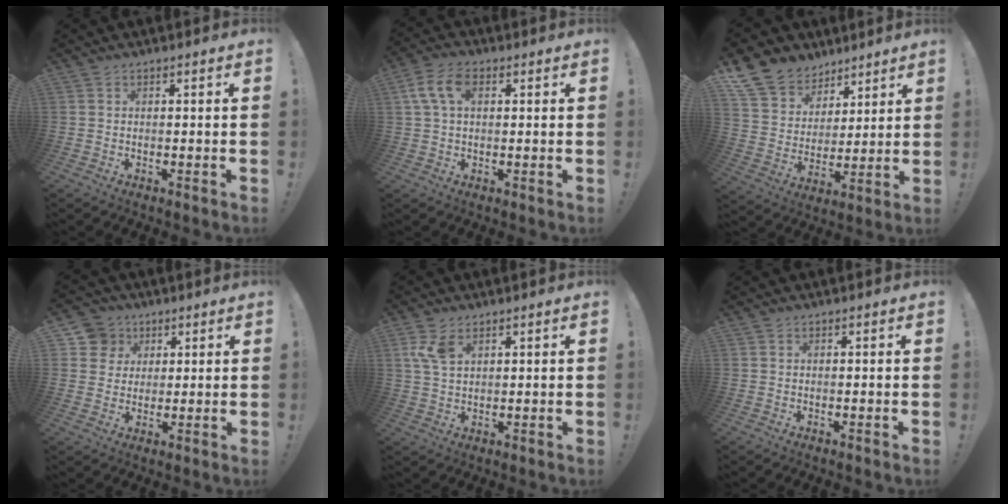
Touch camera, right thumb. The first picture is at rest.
{"total": 8.4, "force": [2.5, 5.1, 6.2], "torque": [-0.125, 0.013, 0.050]}
{"total": 13.2, "force": [8.9, 9.1, 3.1], "torque": [-0.063, -0.066, 0.177]}
{"total": 8.3, "force": [3.5, 7.4, 1.4], "torque": [-0.023, -0.018, 0.074]}
{"total": 6.2, "force": [3.0, 3.4, 4.3], "torque": [-0.080, -0.008, 0.055]}
{"total": 0.0}